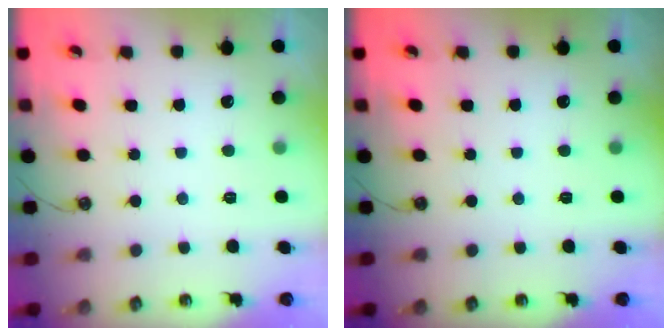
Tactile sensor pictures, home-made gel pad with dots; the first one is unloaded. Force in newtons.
{"total": 0.0}